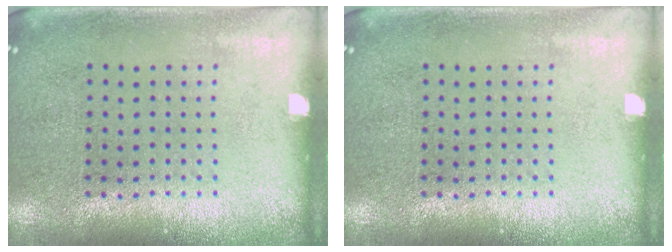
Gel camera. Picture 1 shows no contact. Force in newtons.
{"total": 0.0}